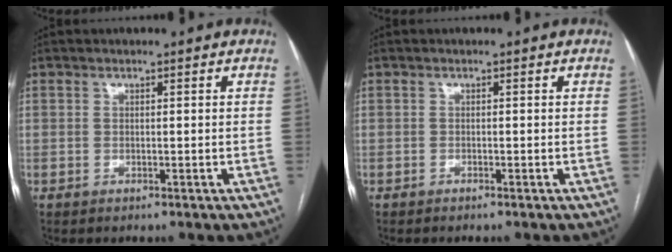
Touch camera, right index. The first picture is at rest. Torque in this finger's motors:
{"motor_torque": [-0.78, -0.71, -0.14, -0.01]}